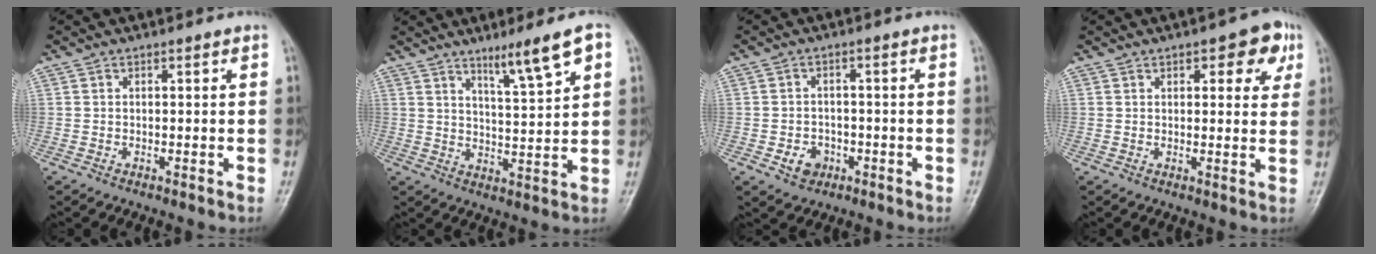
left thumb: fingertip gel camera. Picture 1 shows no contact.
{"total": 8.5, "force": [5.1, 0.6, 6.8], "torque": [-0.109, -0.029, 0.087]}
{"total": 4.2, "force": [-1.6, 3.4, 1.7], "torque": [-0.009, 0.010, -0.023]}
{"total": 7.1, "force": [3.3, 3.3, 5.4], "torque": [-0.032, -0.006, 0.031]}